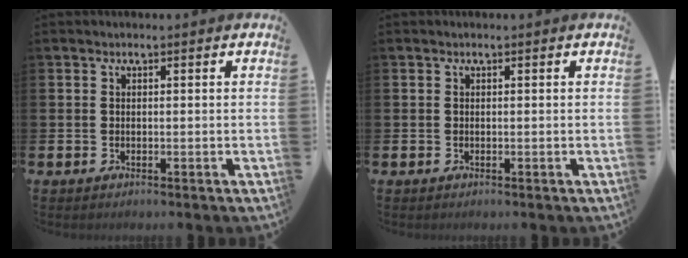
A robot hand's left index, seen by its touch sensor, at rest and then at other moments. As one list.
[{"total": 0.0}]